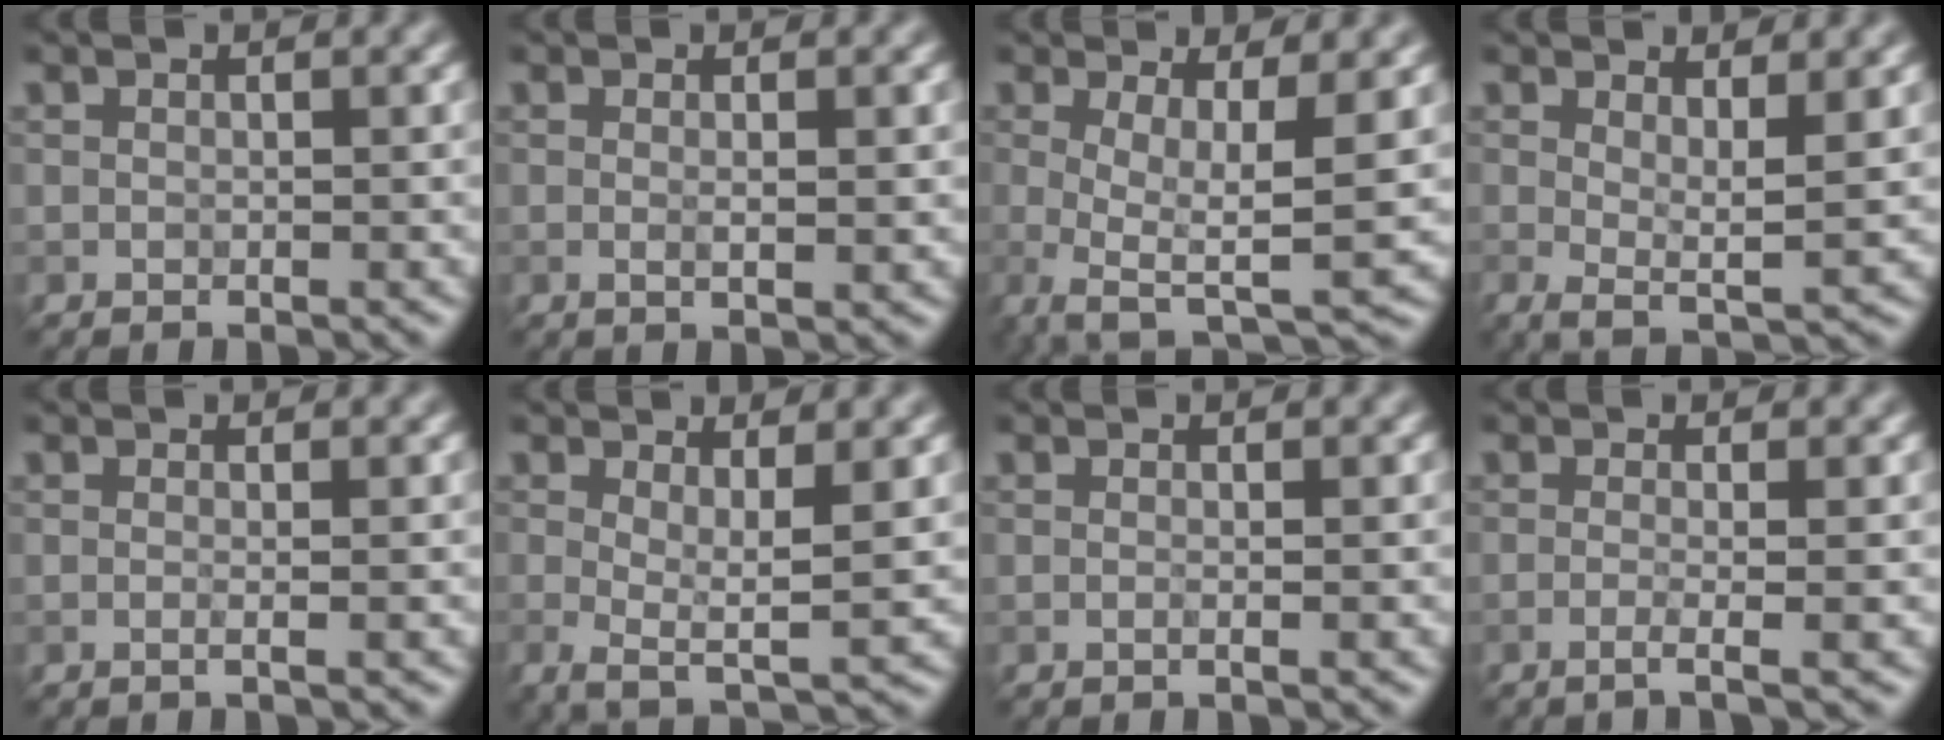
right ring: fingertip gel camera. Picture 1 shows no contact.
{"total": 1.6, "force": [0.1, 0.3, 1.6], "torque": [-0.023, -0.001, 0.000]}
{"total": 6.1, "force": [-0.4, 1.8, 5.8], "torque": [-0.094, -0.008, -0.011]}
{"total": 3.1, "force": [1.0, 0.8, 2.8], "torque": [-0.045, -0.012, 0.018]}
{"total": 1.1, "force": [-0.1, 0.4, 1.0], "torque": [-0.012, -0.007, -0.010]}
{"total": 3.6, "force": [0.4, 1.0, 3.4], "torque": [-0.058, -0.011, 0.006]}
{"total": 0.8, "force": [-0.1, 0.3, 0.7], "torque": [-0.010, -0.007, -0.007]}
{"total": 2.5, "force": [-0.4, 0.9, 2.3], "torque": [-0.021, -0.006, -0.022]}